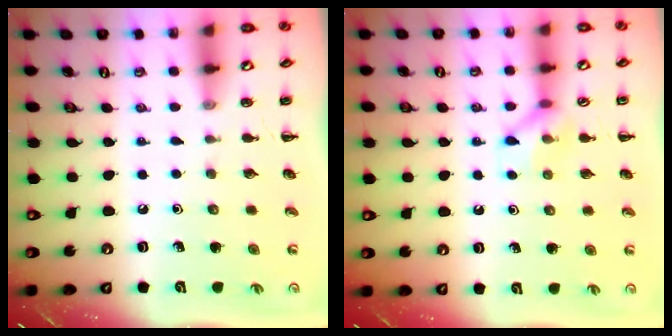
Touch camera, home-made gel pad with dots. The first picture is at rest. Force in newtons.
{"total": 7.7, "press": 7.7, "slide": 0.2}